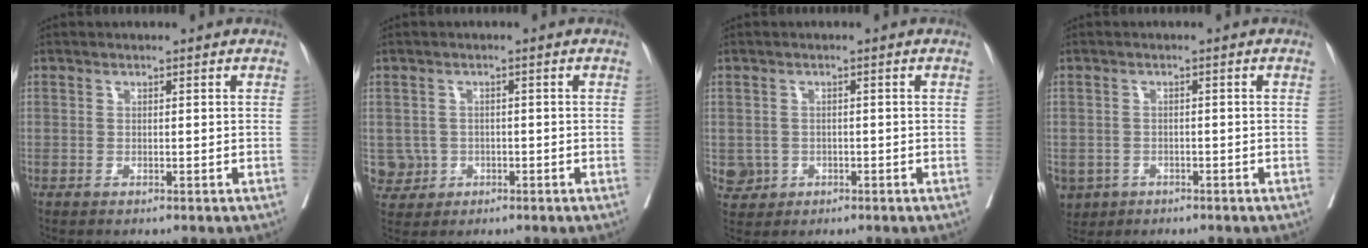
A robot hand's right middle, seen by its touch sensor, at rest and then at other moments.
{"total": 3.5, "force": [-0.8, 3.4, 0.1], "torque": [0.004, 0.009, -0.010]}
{"total": 3.0, "force": [-0.9, 2.8, 0.4], "torque": [-0.001, 0.006, -0.009]}
{"total": 5.4, "force": [-3.0, 4.2, 1.5], "torque": [-0.033, 0.000, -0.045]}